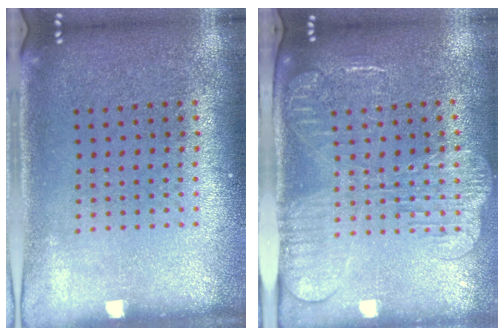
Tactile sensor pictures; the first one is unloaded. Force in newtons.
{"total": 2.4, "press": 2.0, "slide": 1.4}